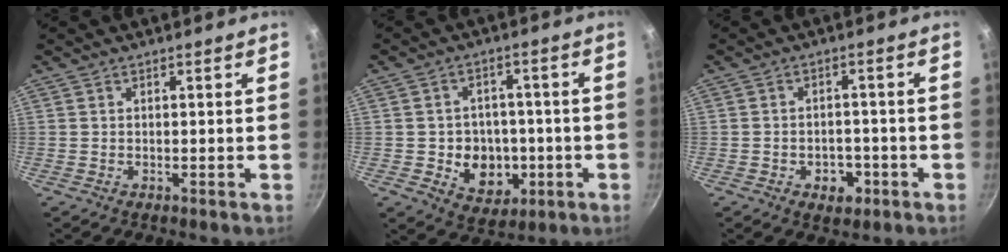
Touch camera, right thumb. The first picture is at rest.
{"total": 10.1, "force": [-2.2, 8.4, 5.1], "torque": [-0.033, 0.013, -0.020]}
{"total": 5.2, "force": [-2.2, 3.6, 3.0], "torque": [-0.024, 0.015, -0.026]}